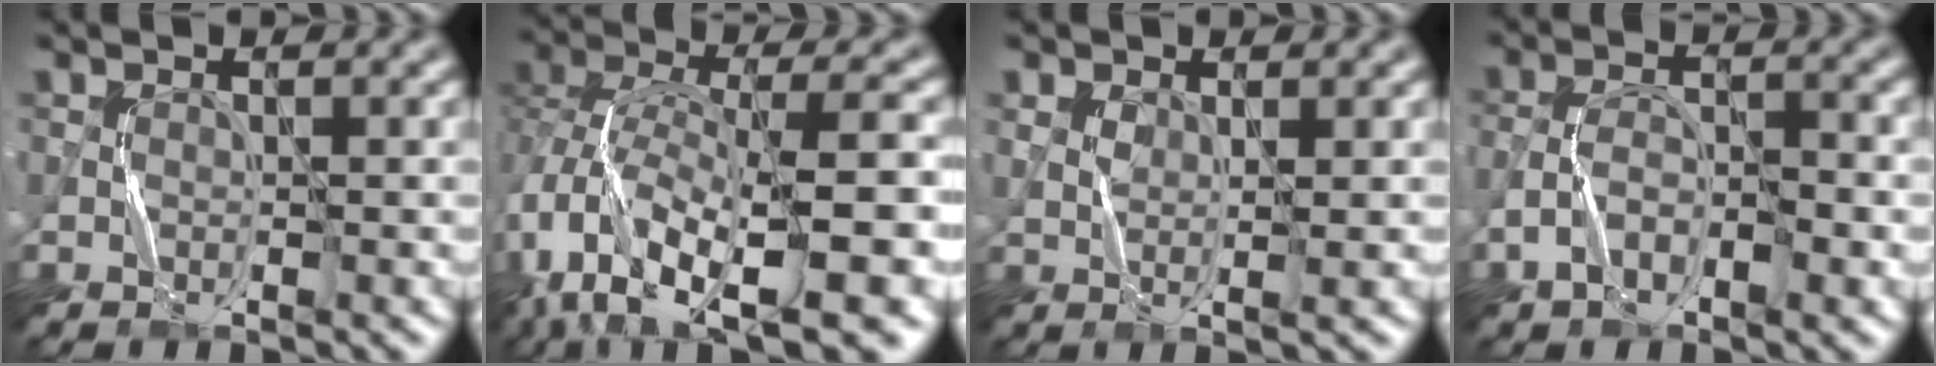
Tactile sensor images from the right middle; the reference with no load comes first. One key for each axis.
{"total": 13.1, "fx": -6.2, "fy": 5.8, "fz": 10.0, "tx": -0.199, "ty": -0.004, "tz": -0.086}
{"total": 1.7, "fx": 0.6, "fy": 0.8, "fz": 1.3, "tx": -0.028, "ty": -0.001, "tz": 0.013}
{"total": 4.0, "fx": -1.9, "fy": 1.7, "fz": 3.1, "tx": -0.058, "ty": 0.007, "tz": -0.039}